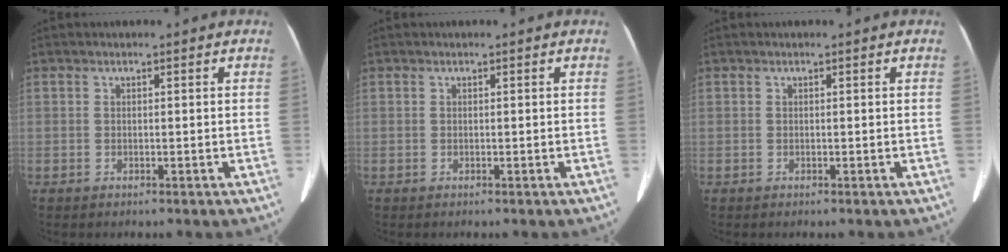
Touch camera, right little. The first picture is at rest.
{"total": 0.0}
{"total": 0.0}